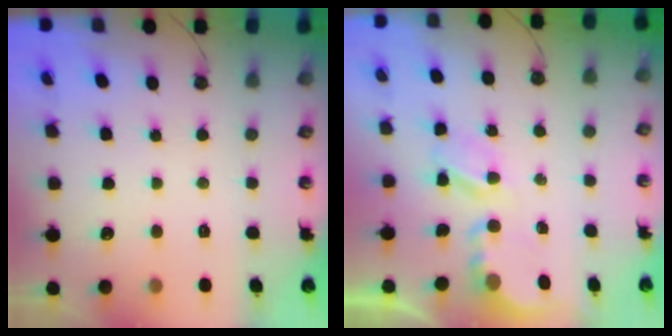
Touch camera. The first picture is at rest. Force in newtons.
{"total": 4.9, "press": 4.9, "slide": 0.3}